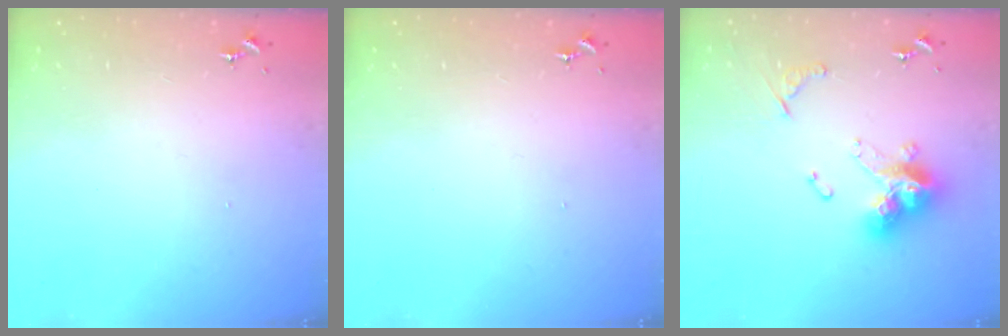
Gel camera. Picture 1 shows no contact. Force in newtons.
{"total": 0.0}
{"total": 16.0, "press": 16.0, "slide": 1.4}